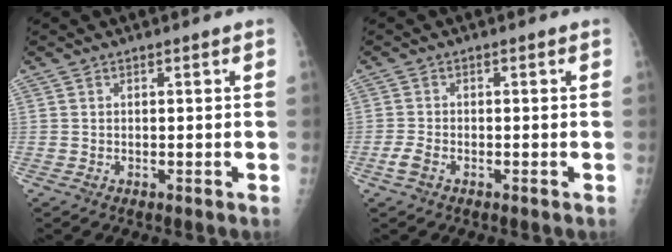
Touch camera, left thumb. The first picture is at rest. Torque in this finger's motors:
{"motor_torque": [0.15, 0.17, 0.42, 0.17, 0.01]}